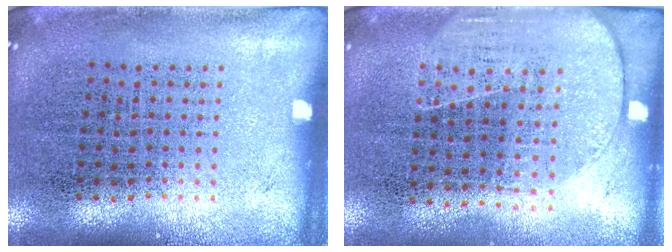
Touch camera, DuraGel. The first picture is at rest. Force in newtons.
{"total": 1.8, "press": 1.5, "slide": 0.9}